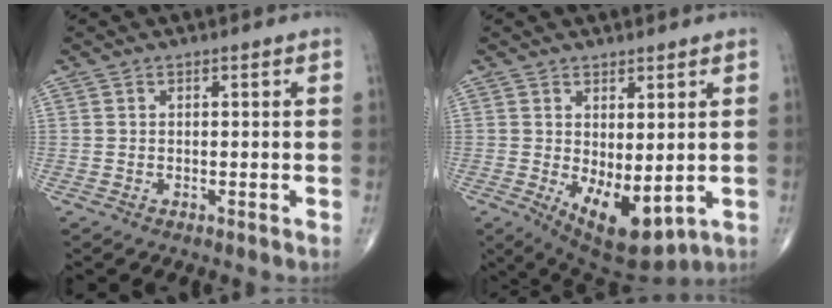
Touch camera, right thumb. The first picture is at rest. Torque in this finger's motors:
{"motor_torque": [-0.18, 0.88, 0.69, 0.49, 0.09]}